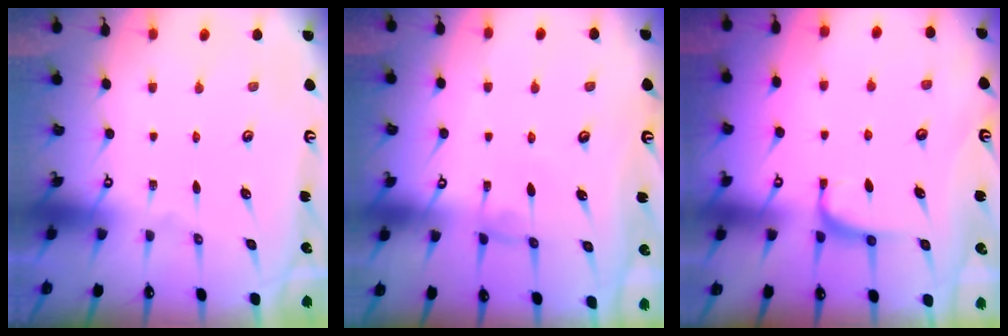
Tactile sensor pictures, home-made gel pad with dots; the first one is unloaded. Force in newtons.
{"total": 0.7, "press": 0.3, "slide": 0.6}
{"total": 1.6, "press": 1.5, "slide": 0.5}